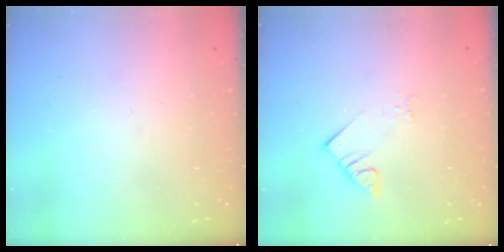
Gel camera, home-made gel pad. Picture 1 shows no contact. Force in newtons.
{"total": 4.7, "press": 4.7, "slide": 0.4}